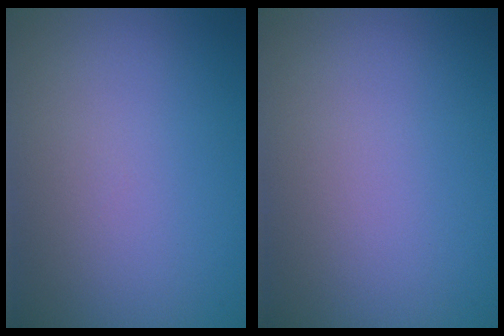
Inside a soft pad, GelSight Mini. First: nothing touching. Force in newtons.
{"total": 0.0}